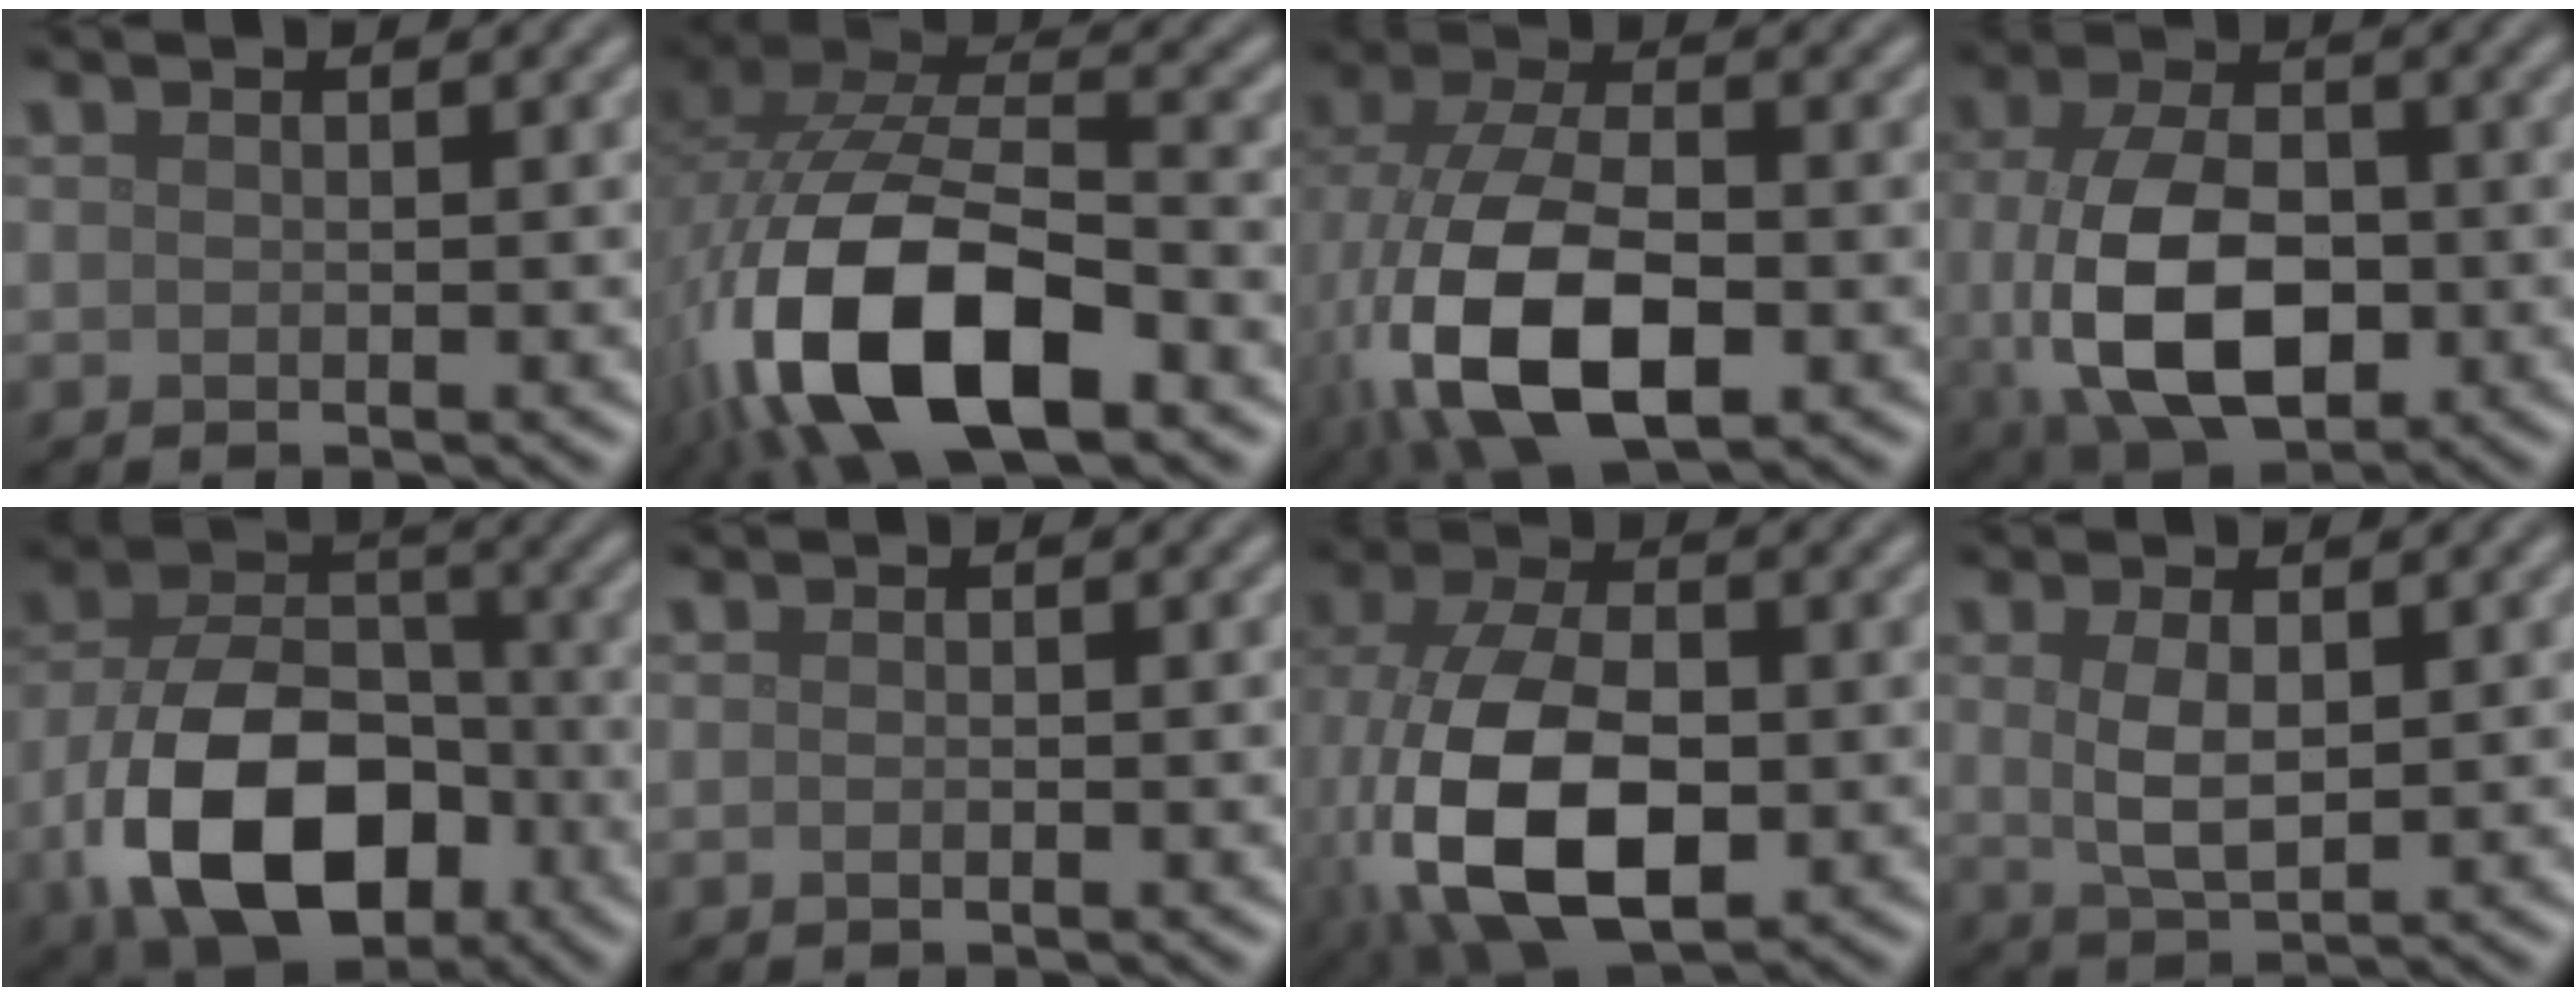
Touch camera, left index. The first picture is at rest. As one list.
[{"total": 15.0, "force": [-6.4, 7.3, 11.5], "torque": [-0.236, -0.017, -0.121]}, {"total": 13.6, "force": [-4.0, 7.5, 10.6], "torque": [-0.234, -0.024, -0.065]}, {"total": 10.5, "force": [-1.3, 6.5, 8.1], "torque": [-0.172, -0.023, -0.013]}, {"total": 12.7, "force": [-4.7, 8.0, 8.6], "torque": [-0.174, -0.018, -0.083]}, {"total": 0.5, "force": [-0.2, 0.2, 0.4], "torque": [-0.010, -0.003, -0.003]}, {"total": 13.4, "force": [-3.1, 7.7, 10.5], "torque": [-0.241, -0.026, -0.053]}, {"total": 3.3, "force": [0.6, 1.5, 2.9], "torque": [-0.065, -0.003, 0.015]}]